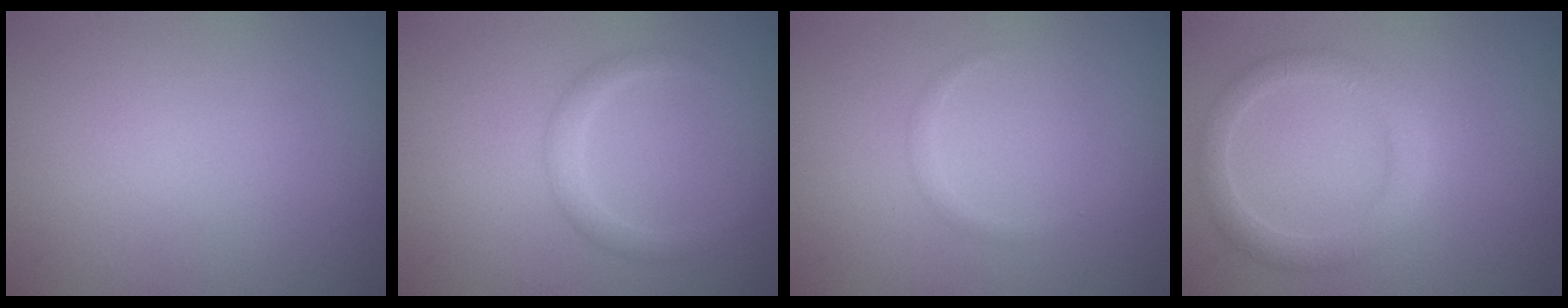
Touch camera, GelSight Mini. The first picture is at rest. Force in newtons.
{"total": 1.7, "press": 1.7, "slide": 0.1}
{"total": 0.8, "press": 0.8, "slide": 0.1}
{"total": 2.7, "press": 2.7, "slide": 0.2}